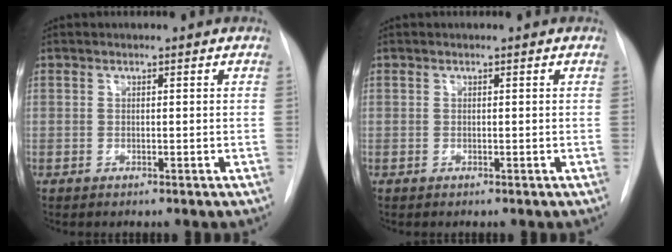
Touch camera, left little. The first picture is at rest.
{"total": 0.0}